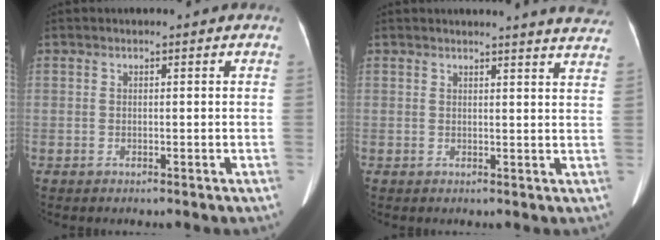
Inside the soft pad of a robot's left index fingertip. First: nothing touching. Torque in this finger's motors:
{"motor_torque": [0.08, -1.76, 0.19, 0.06]}